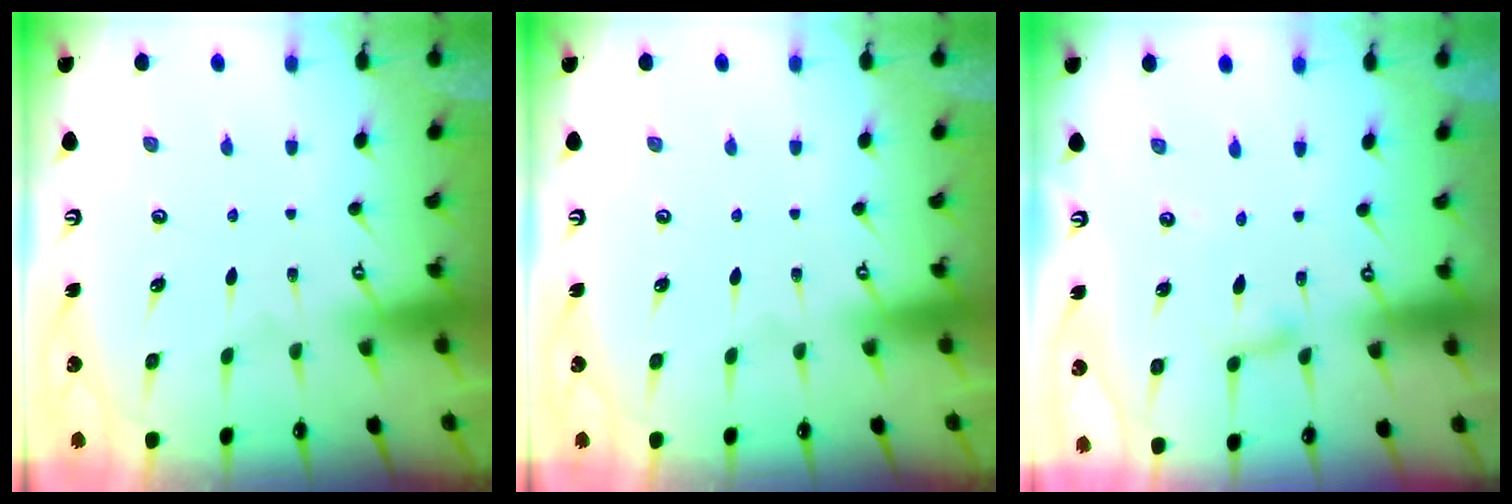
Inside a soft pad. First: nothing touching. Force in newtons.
{"total": 0.0}
{"total": 2.7, "press": 2.7, "slide": 0.1}